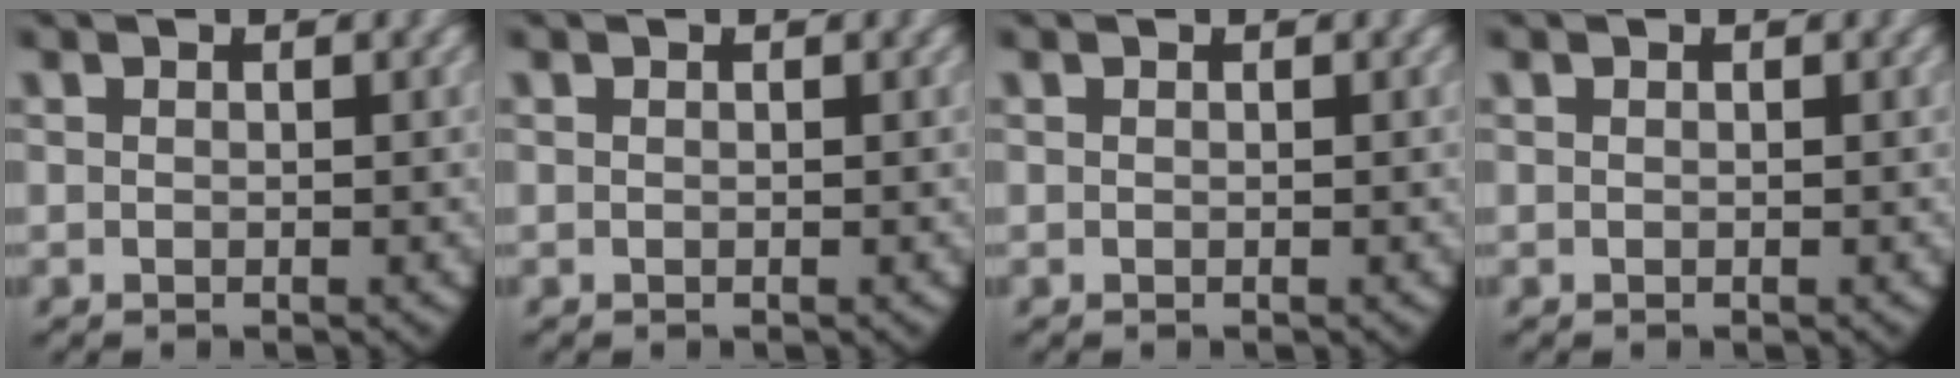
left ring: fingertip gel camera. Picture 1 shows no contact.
{"total": 0.0}
{"total": 0.0}
{"total": 0.0}